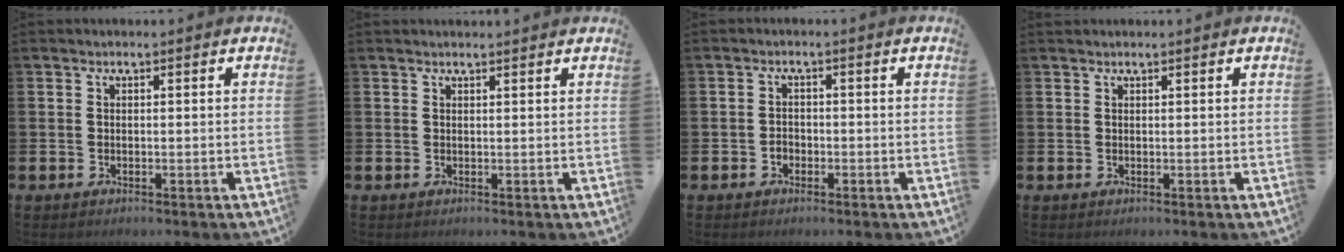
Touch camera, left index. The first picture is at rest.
{"total": 0.9, "force": [0.9, -0.1, 0.1], "torque": [0.008, -0.005, 0.016]}
{"total": 1.3, "force": [-0.5, 1.1, 0.4], "torque": [-0.006, 0.003, -0.013]}
{"total": 0.7, "force": [0.7, 0.1, 0.0], "torque": [0.010, -0.004, 0.011]}